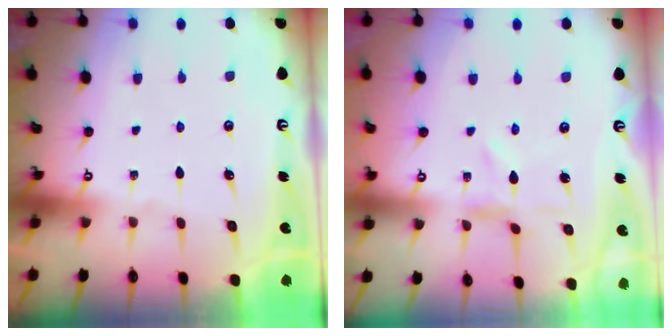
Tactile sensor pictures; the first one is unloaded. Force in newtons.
{"total": 0.8, "press": 0.8, "slide": 0.2}